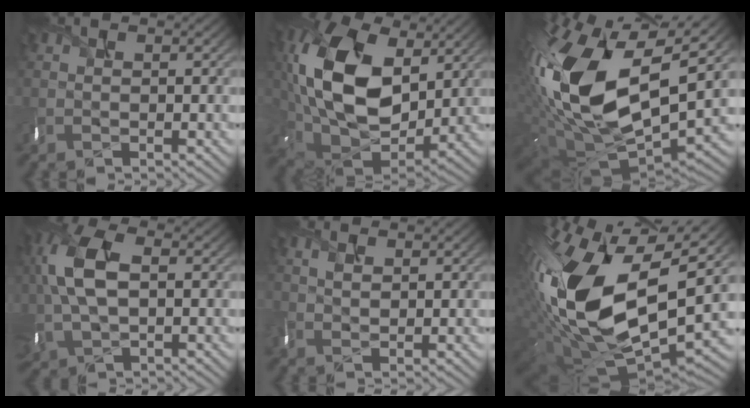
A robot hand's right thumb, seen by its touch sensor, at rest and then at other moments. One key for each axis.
{"total": 16.6, "fx": 3.8, "fy": 10.7, "fz": 12.2, "tx": -0.276, "ty": 0.011, "tz": 0.077}
{"total": 19.1, "fx": 1.8, "fy": 10.6, "fz": 15.8, "tx": -0.366, "ty": -0.029, "tz": 0.047}
{"total": 9.9, "fx": 1.4, "fy": 5.9, "fz": 7.9, "tx": -0.219, "ty": 0.001, "tz": 0.034}
{"total": 1.1, "fx": 0.8, "fy": 0.4, "fz": 0.7, "tx": -0.025, "ty": 0.003, "tz": 0.028}
{"total": 20.4, "fx": 0.4, "fy": 11.1, "fz": 17.1, "tx": -0.390, "ty": -0.050, "tz": 0.022}